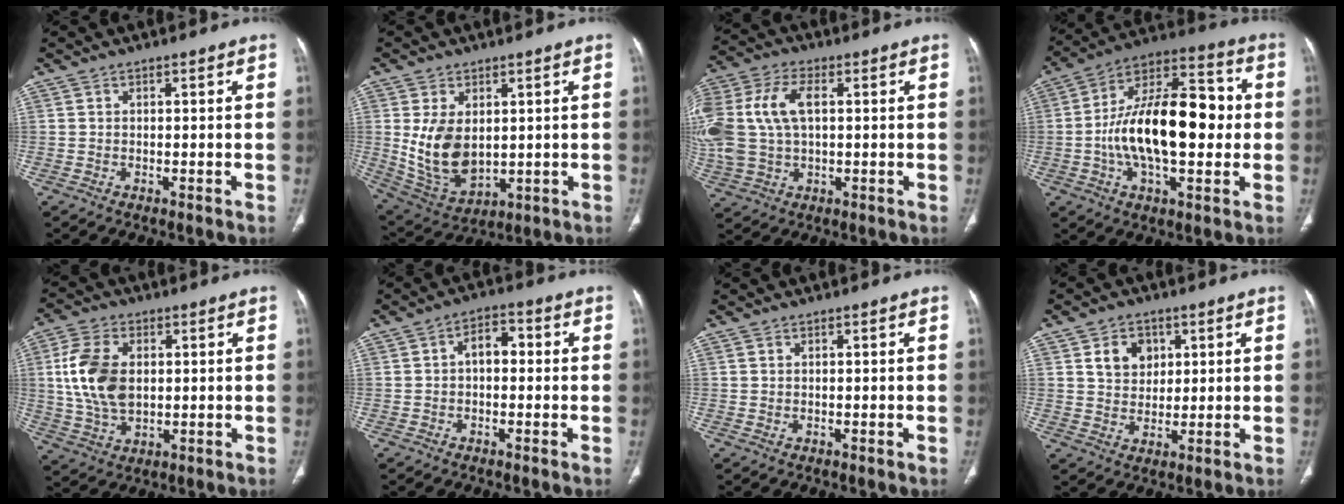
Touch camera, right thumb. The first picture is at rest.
{"total": 11.8, "force": [1.2, 7.5, 9.0], "torque": [-0.154, -0.015, 0.048]}
{"total": 18.8, "force": [2.7, 11.8, 14.4], "torque": [-0.361, 0.017, 0.056]}
{"total": 22.3, "force": [-0.6, 10.8, 19.5], "torque": [-0.314, 0.034, -0.013]}
{"total": 12.4, "force": [1.6, 7.8, 9.5], "torque": [-0.187, -0.001, 0.035]}
{"total": 4.8, "force": [0.0, 3.1, 3.7], "torque": [-0.041, 0.019, -0.011]}
{"total": 0.0}
{"total": 6.7, "force": [2.5, 5.3, 3.1], "torque": [-0.022, -0.010, 0.045]}